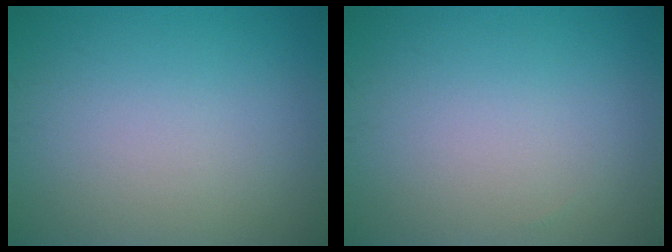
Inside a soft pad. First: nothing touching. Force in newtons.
{"total": 0.0}